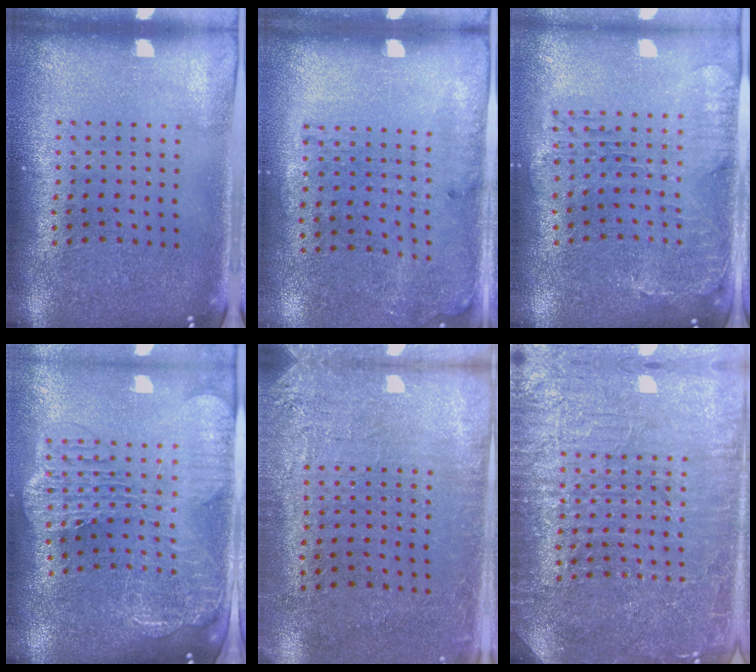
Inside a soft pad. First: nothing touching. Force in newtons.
{"total": 1.8, "press": 1.2, "slide": 1.3}
{"total": 0.6, "press": 0.5, "slide": 0.3}
{"total": 3.3, "press": 2.7, "slide": 1.9}
{"total": 2.7, "press": 2.3, "slide": 1.3}
{"total": 4.7, "press": 4.6, "slide": 0.7}